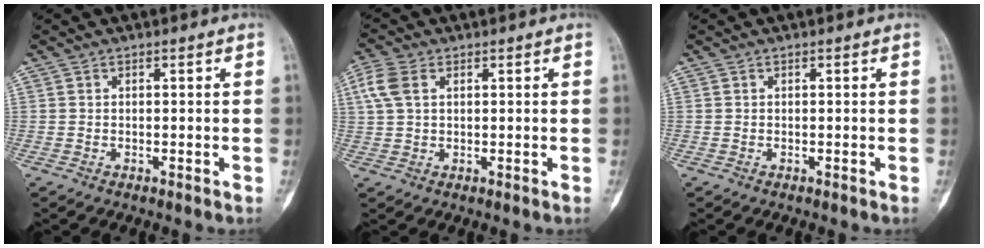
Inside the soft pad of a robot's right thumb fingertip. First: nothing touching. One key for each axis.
{"total": 5.5, "fx": 1.9, "fy": 3.4, "fz": 3.9, "tx": -0.097, "ty": 0.010, "tz": 0.037}
{"total": 0.0}